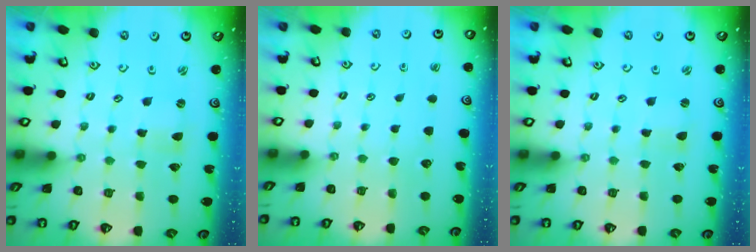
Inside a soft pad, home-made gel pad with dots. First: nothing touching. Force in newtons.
{"total": 0.0}
{"total": 1.5, "press": 1.4, "slide": 0.3}